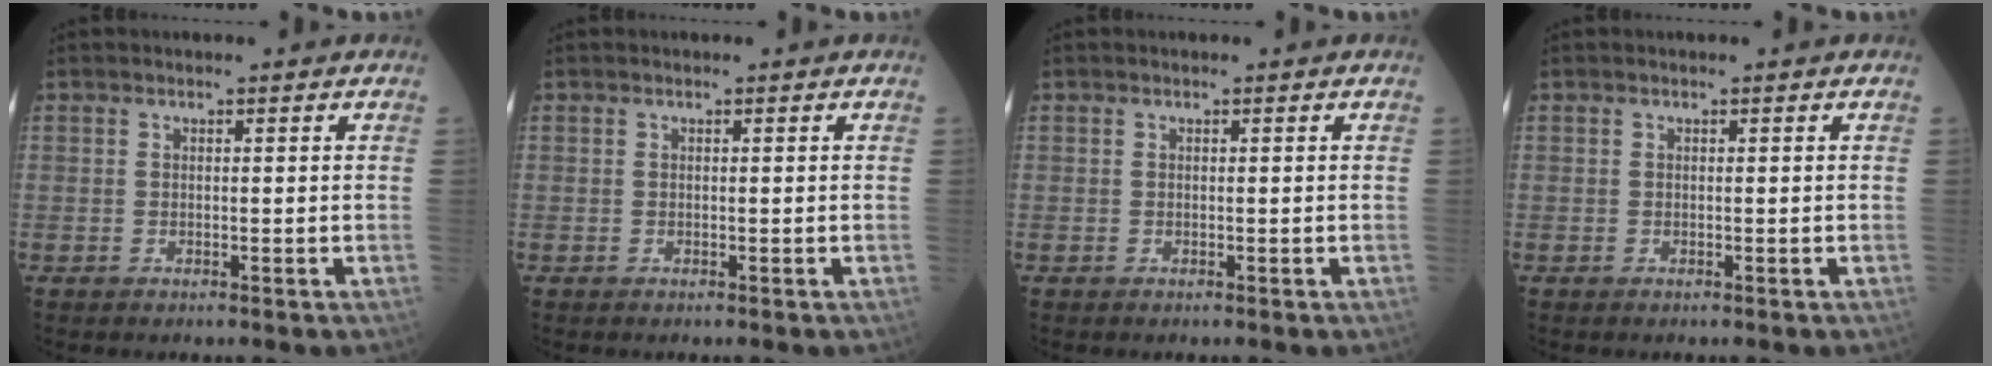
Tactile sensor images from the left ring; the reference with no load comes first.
{"total": 0.0}
{"total": 0.0}
{"total": 0.0}